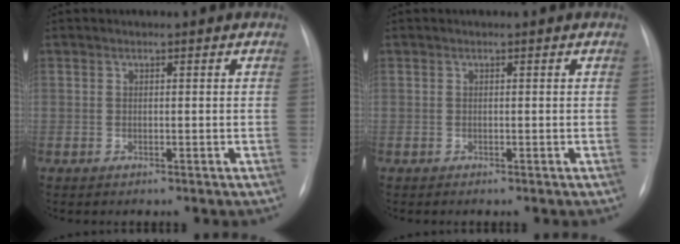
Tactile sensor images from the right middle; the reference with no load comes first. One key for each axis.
{"total": 0.0}